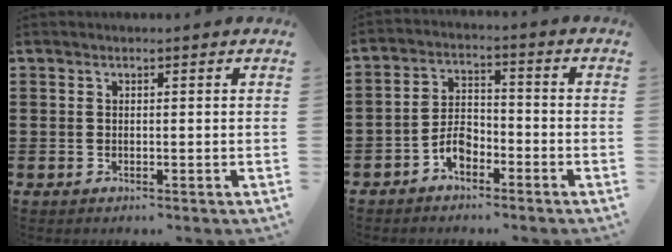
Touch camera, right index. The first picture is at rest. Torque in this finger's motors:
{"motor_torque": [2.14, 0.00, 0.16, 0.03]}